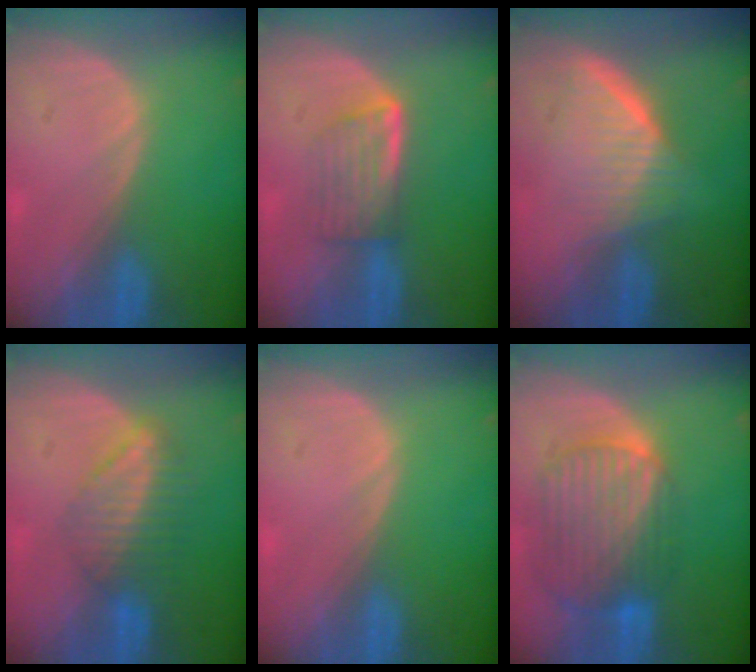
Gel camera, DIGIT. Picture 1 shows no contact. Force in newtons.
{"total": 5.8, "press": 5.0, "slide": 2.9}
{"total": 6.7, "press": 6.0, "slide": 2.9}
{"total": 6.6, "press": 5.9, "slide": 3.1}
{"total": 0.0}
{"total": 10.3, "press": 8.6, "slide": 5.6}